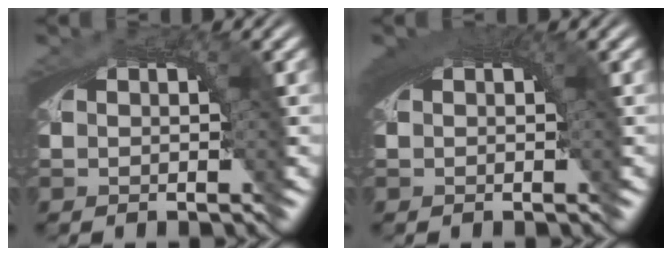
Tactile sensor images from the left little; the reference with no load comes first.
{"total": 2.3, "force": [1.0, 0.5, 2.0], "torque": [-0.022, 0.008, 0.014]}